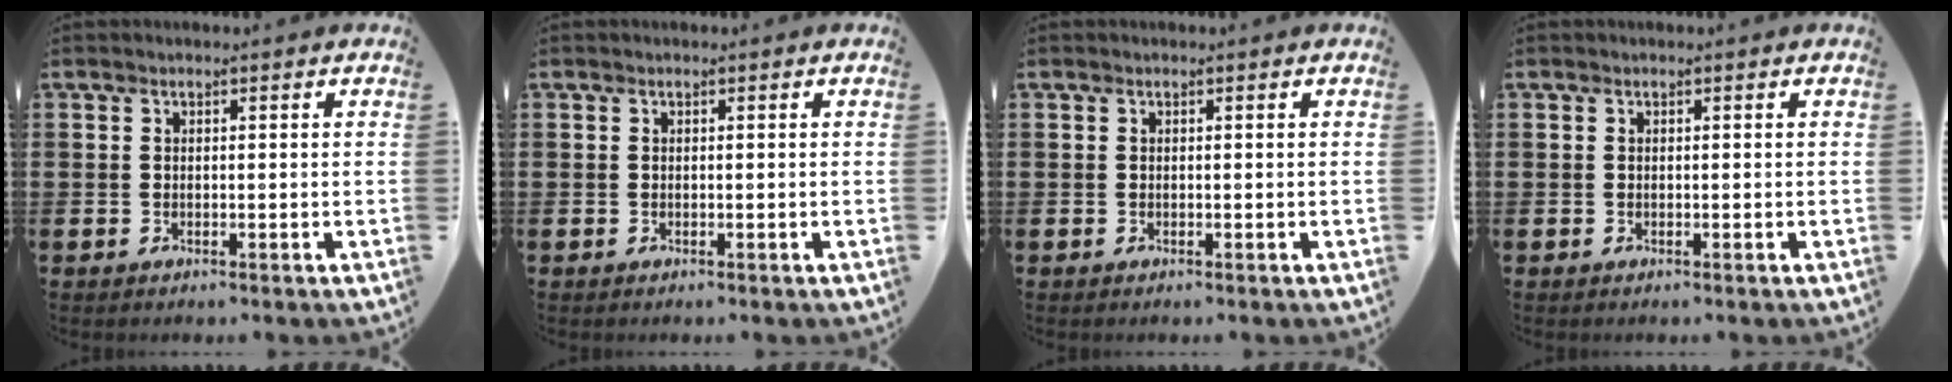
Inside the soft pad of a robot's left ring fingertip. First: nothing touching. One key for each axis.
{"total": 0.0}
{"total": 0.0}
{"total": 0.0}